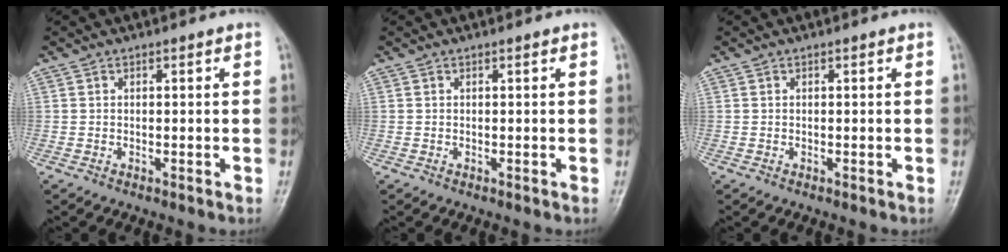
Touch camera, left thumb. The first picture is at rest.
{"total": 0.0}
{"total": 0.0}